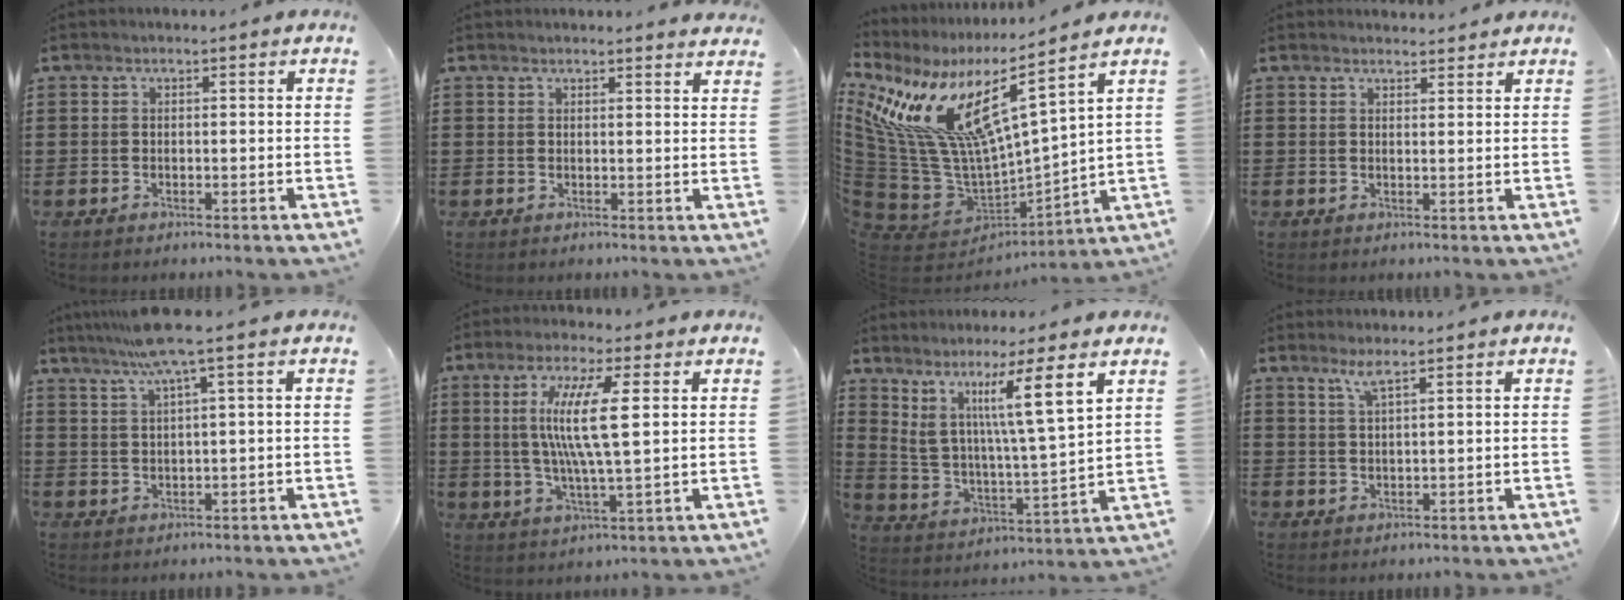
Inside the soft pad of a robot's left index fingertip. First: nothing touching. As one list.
[{"total": 1.5, "force": [1.5, 0.3, 0.0], "torque": [-0.004, 0.001, 0.030]}, {"total": 12.0, "force": [7.1, 4.1, 8.8], "torque": [-0.229, -0.072, 0.115]}, {"total": 1.8, "force": [1.8, 0.2, 0.1], "torque": [-0.006, 0.003, 0.035]}, {"total": 5.9, "force": [3.3, -0.6, 4.8], "torque": [-0.101, 0.000, 0.057]}, {"total": 9.8, "force": [2.3, 1.5, 9.4], "torque": [-0.190, 0.001, 0.033]}, {"total": 8.6, "force": [6.1, -0.4, 6.0], "torque": [-0.132, -0.038, 0.096]}, {"total": 2.6, "force": [1.9, 0.1, 1.8], "torque": [-0.041, 0.001, 0.035]}]